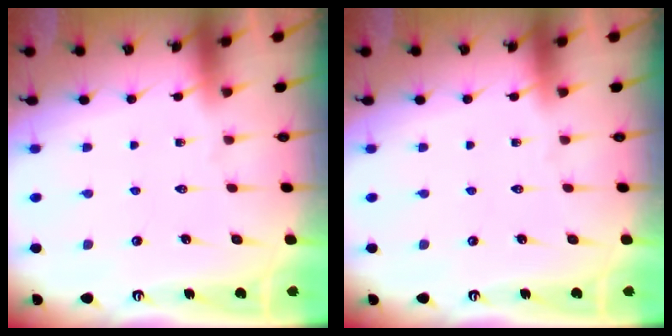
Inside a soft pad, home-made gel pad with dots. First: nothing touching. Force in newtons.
{"total": 0.0}